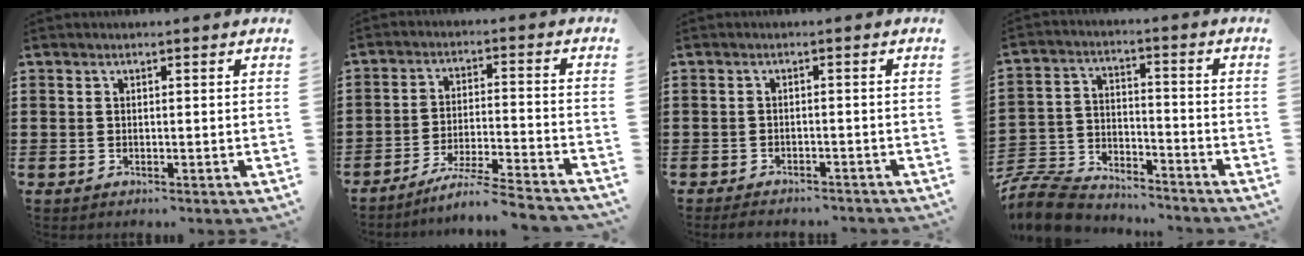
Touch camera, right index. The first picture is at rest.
{"total": 6.3, "force": [-5.7, -0.5, 2.7], "torque": [-0.056, -0.013, -0.111]}
{"total": 1.8, "force": [-1.8, 0.3, 0.1], "torque": [-0.008, 0.001, -0.038]}
{"total": 8.7, "force": [-8.3, 2.1, 1.6], "torque": [-0.052, 0.013, -0.170]}